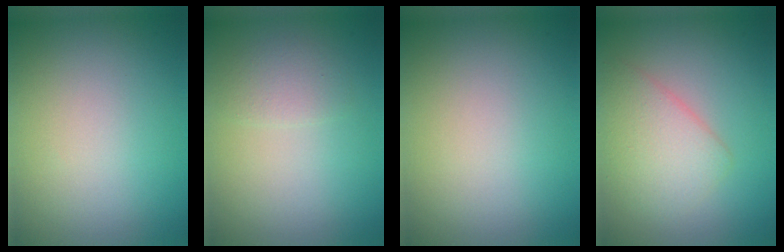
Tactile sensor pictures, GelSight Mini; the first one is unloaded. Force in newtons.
{"total": 1.5, "press": 1.5, "slide": 0.1}
{"total": 0.0}
{"total": 3.5, "press": 3.5, "slide": 0.3}